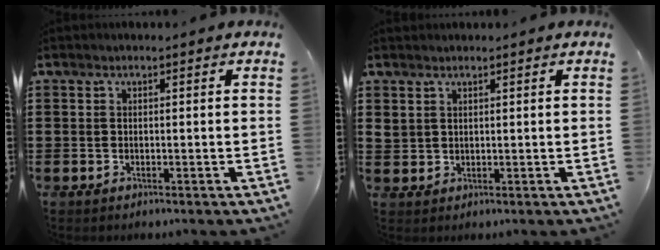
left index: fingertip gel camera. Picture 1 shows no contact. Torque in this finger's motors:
{"motor_torque": [-0.07, -0.28, 0.04, 0.03]}